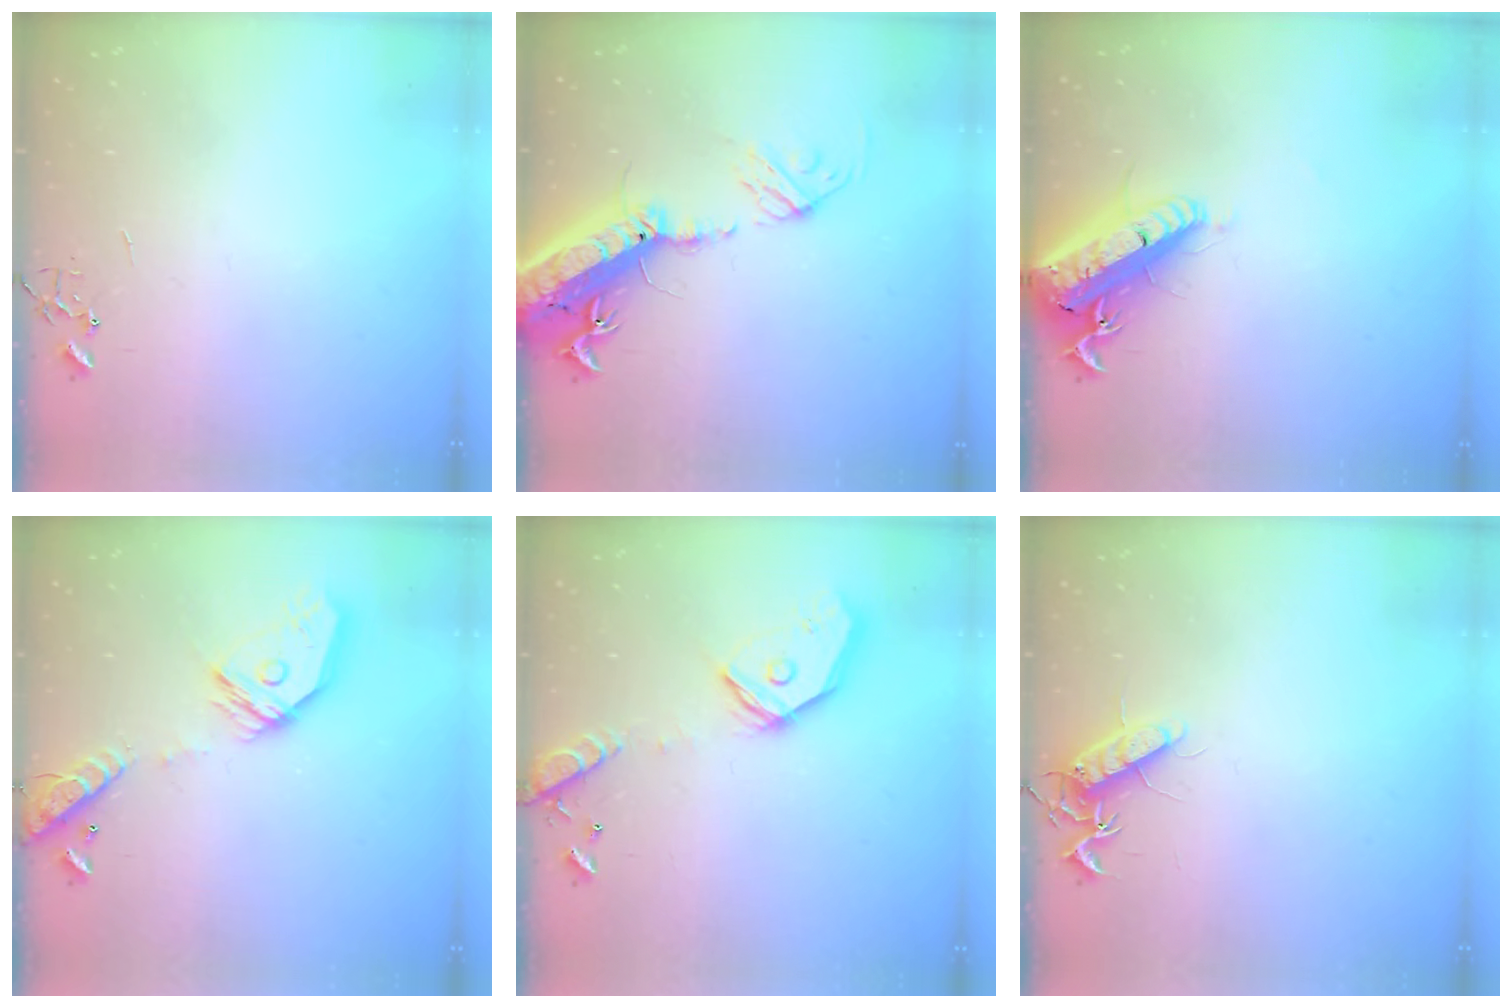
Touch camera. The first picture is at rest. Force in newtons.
{"total": 23.3, "press": 22.7, "slide": 5.2}
{"total": 23.1, "press": 22.6, "slide": 5.0}
{"total": 17.2, "press": 17.0, "slide": 2.2}
{"total": 17.6, "press": 17.4, "slide": 2.7}
{"total": 11.1, "press": 11.1, "slide": 0.3}